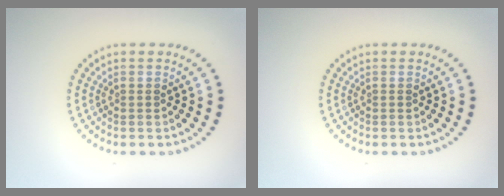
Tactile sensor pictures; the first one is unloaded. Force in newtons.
{"total": 0.0}